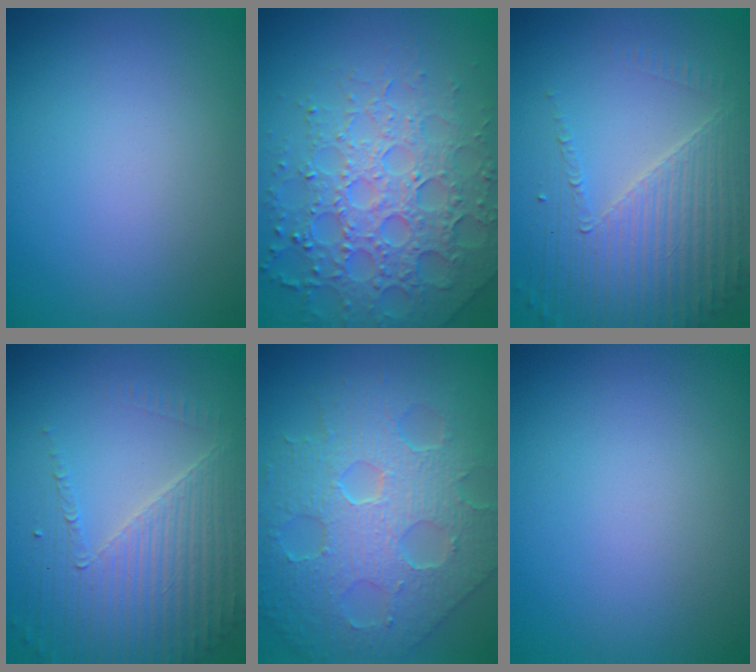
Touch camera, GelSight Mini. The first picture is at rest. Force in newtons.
{"total": 6.9, "press": 6.7, "slide": 1.6}
{"total": 4.5, "press": 3.9, "slide": 2.1}
{"total": 4.5, "press": 3.9, "slide": 2.1}
{"total": 8.7, "press": 6.1, "slide": 6.1}
{"total": 0.0}